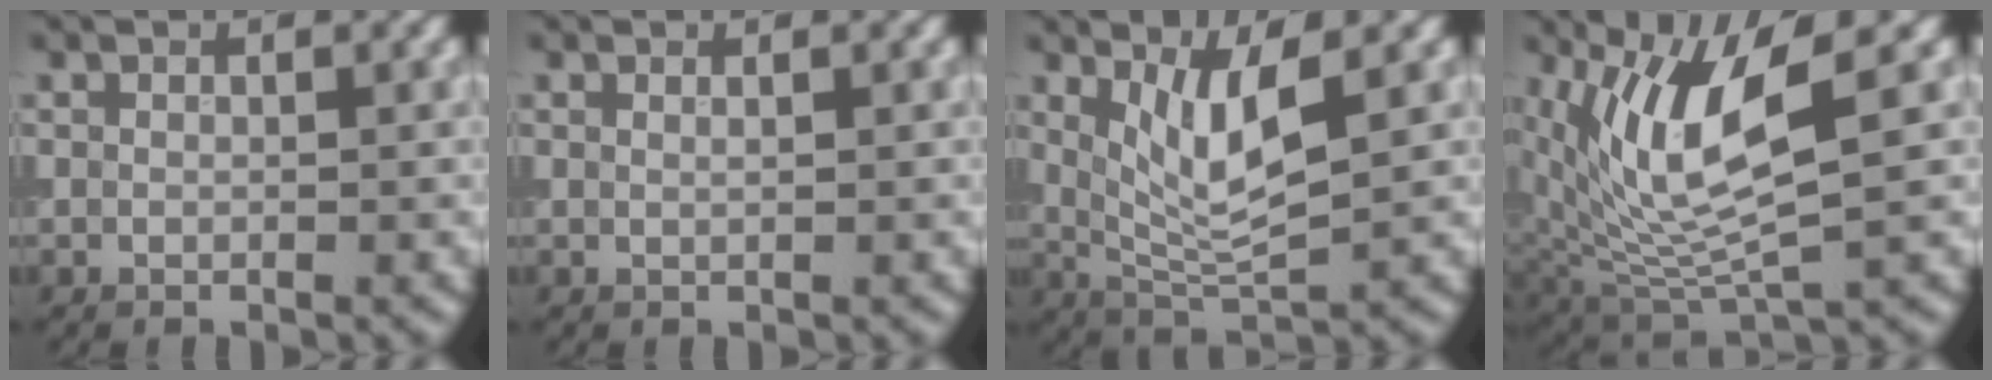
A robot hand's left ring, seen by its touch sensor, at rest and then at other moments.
{"total": 0.8, "force": [0.4, 0.3, 0.5], "torque": [-0.003, -0.002, 0.001]}
{"total": 4.9, "force": [1.6, 1.1, 4.5], "torque": [-0.092, -0.009, 0.040]}
{"total": 7.8, "force": [2.8, 2.4, 6.9], "torque": [-0.154, -0.011, 0.058]}